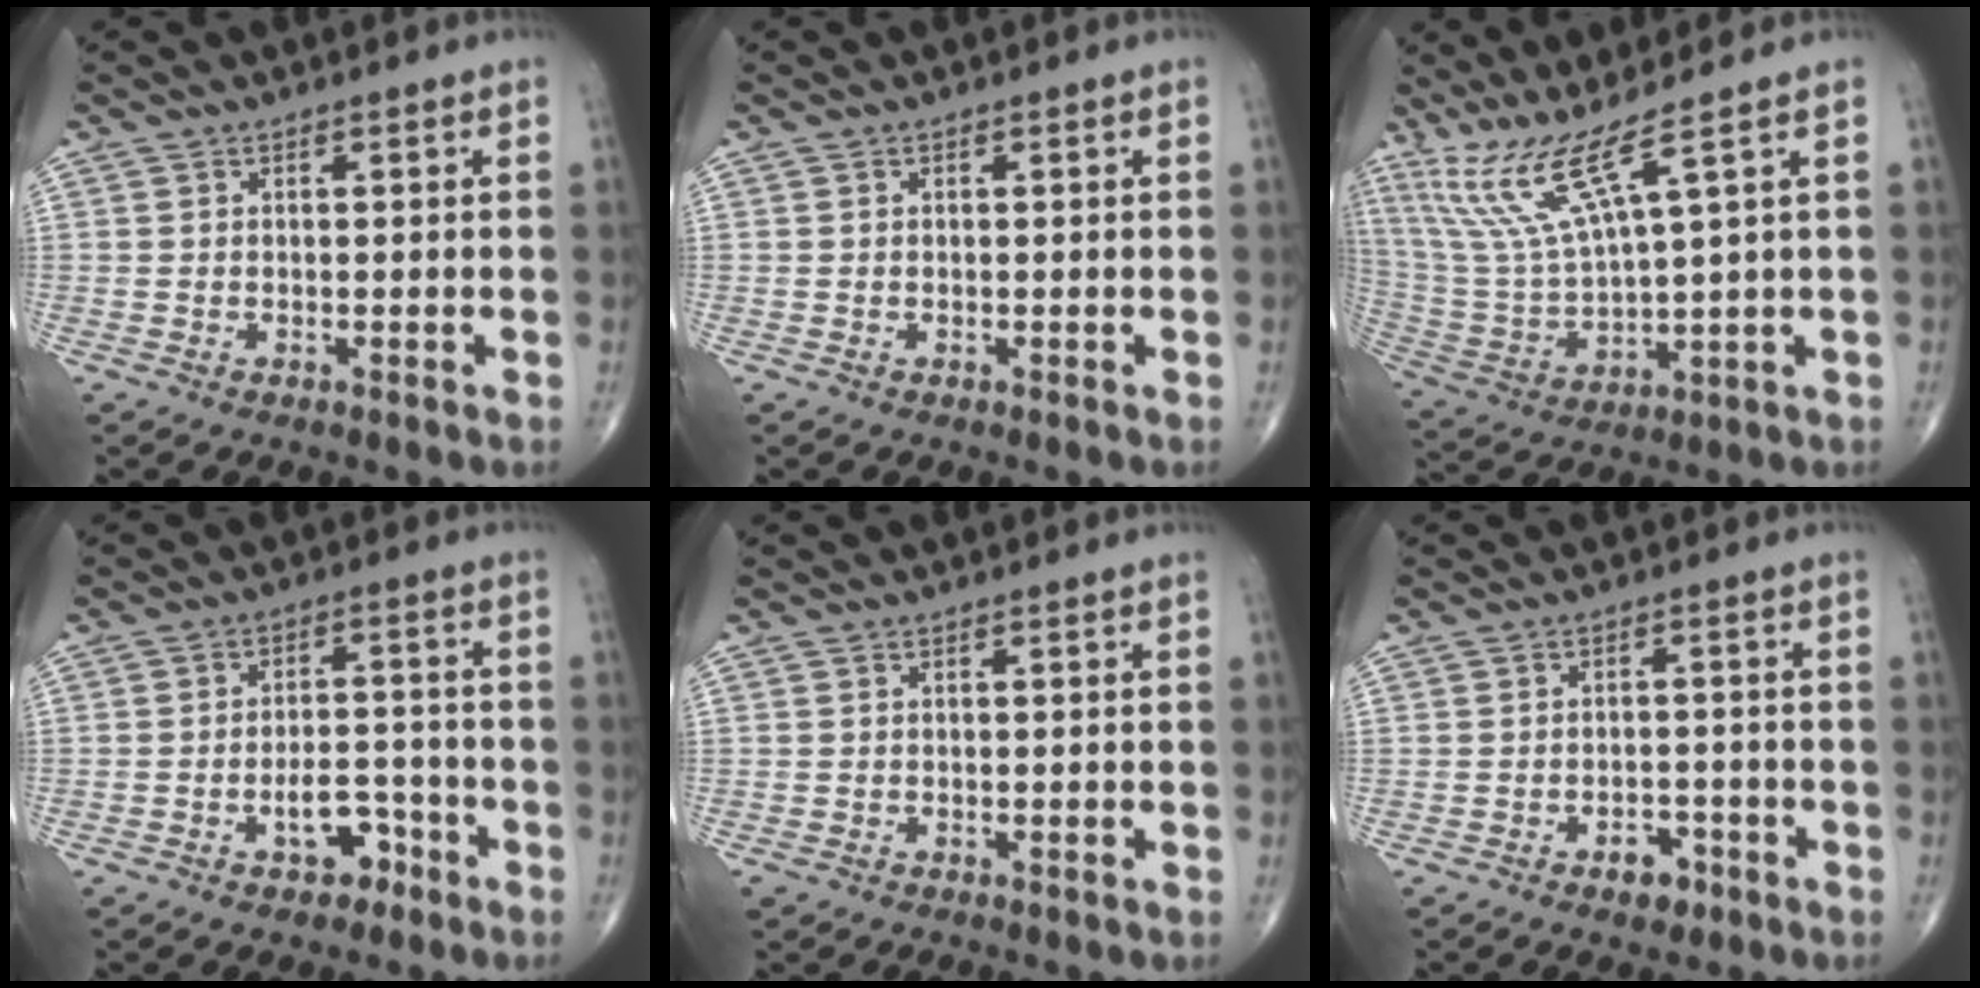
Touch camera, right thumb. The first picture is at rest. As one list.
[{"total": 0.0}, {"total": 10.8, "force": [7.5, -1.1, 7.6], "torque": [-0.175, -0.047, 0.166]}, {"total": 6.1, "force": [-3.3, 3.5, 3.8], "torque": [-0.037, 0.036, -0.049]}, {"total": 0.7, "force": [-0.3, 0.5, 0.3], "torque": [-0.009, -0.002, -0.007]}, {"total": 3.8, "force": [-2.2, 2.3, 2.0], "torque": [-0.014, 0.015, -0.030]}]